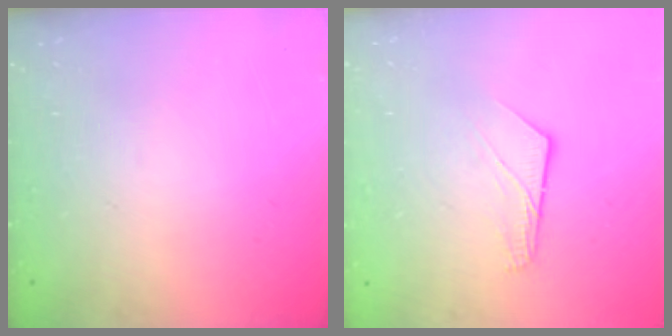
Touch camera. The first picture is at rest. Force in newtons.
{"total": 7.2, "press": 7.2, "slide": 0.9}